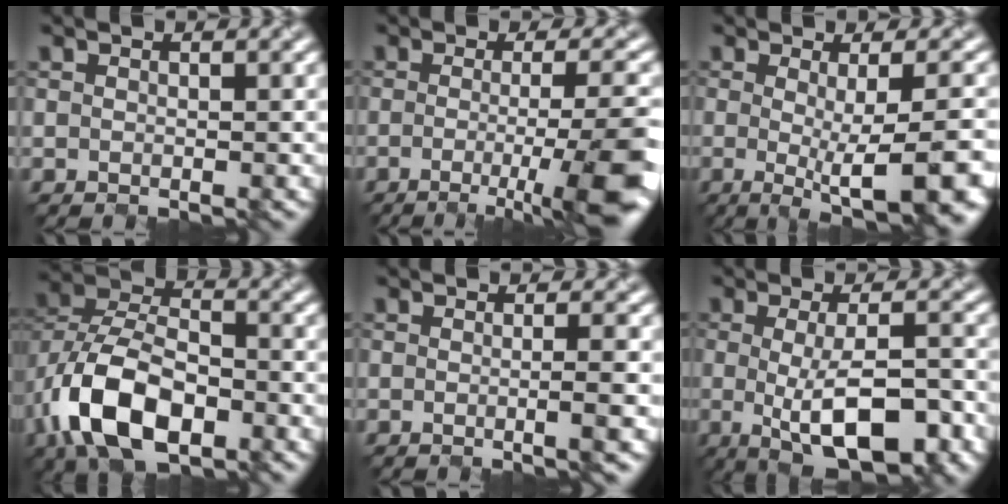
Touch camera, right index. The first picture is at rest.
{"total": 8.1, "force": [-2.2, 1.5, 7.7], "torque": [-0.099, -0.016, -0.033]}
{"total": 8.1, "force": [-1.6, 2.0, 7.7], "torque": [-0.086, -0.014, -0.019]}
{"total": 10.6, "force": [-4.2, 6.2, 7.5], "torque": [-0.154, -0.003, -0.085]}
{"total": 2.4, "force": [-0.3, 0.6, 2.3], "torque": [-0.028, -0.006, -0.008]}
{"total": 8.2, "force": [-1.8, 2.6, 7.5], "torque": [-0.113, -0.017, -0.025]}